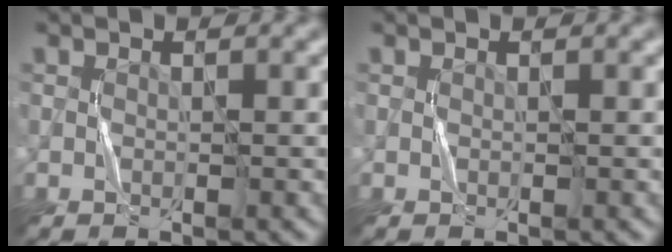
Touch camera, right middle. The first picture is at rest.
{"total": 0.0}